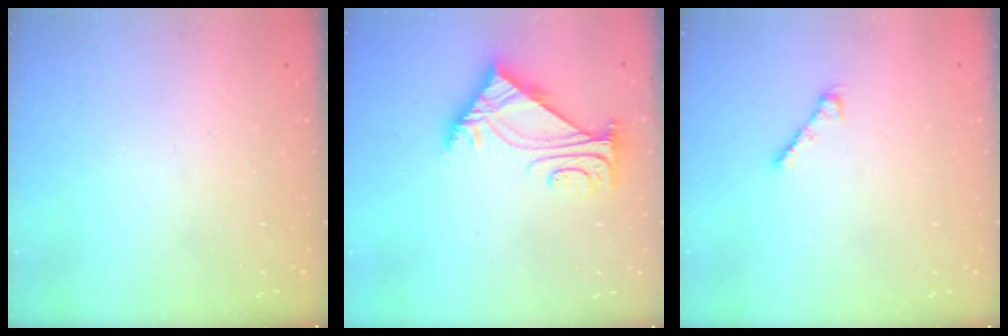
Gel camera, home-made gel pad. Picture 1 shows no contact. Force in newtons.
{"total": 6.1, "press": 6.0, "slide": 1.1}
{"total": 4.1, "press": 4.1, "slide": 0.9}